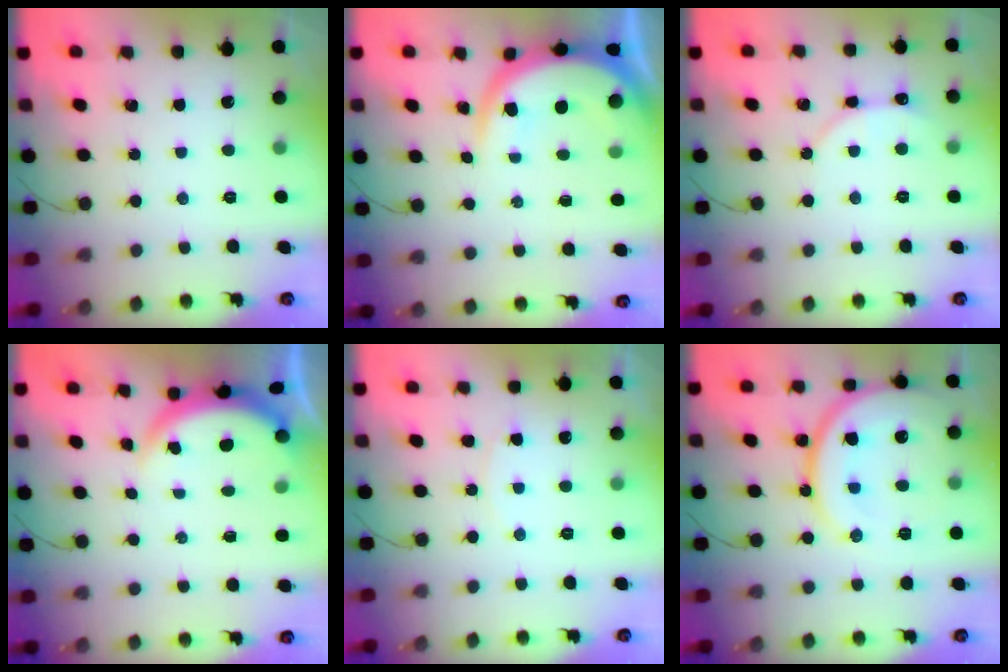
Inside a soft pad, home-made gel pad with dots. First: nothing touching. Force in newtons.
{"total": 9.9, "press": 9.9, "slide": 1.2}
{"total": 4.0, "press": 3.9, "slide": 0.4}
{"total": 3.6, "press": 3.6, "slide": 0.6}
{"total": 4.3, "press": 4.2, "slide": 0.6}
{"total": 17.6, "press": 17.6, "slide": 1.7}